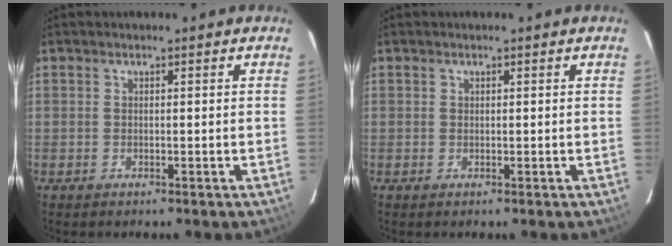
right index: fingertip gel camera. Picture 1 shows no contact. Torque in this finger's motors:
{"motor_torque": [-0.12, 0.49, -0.01, 0.00]}